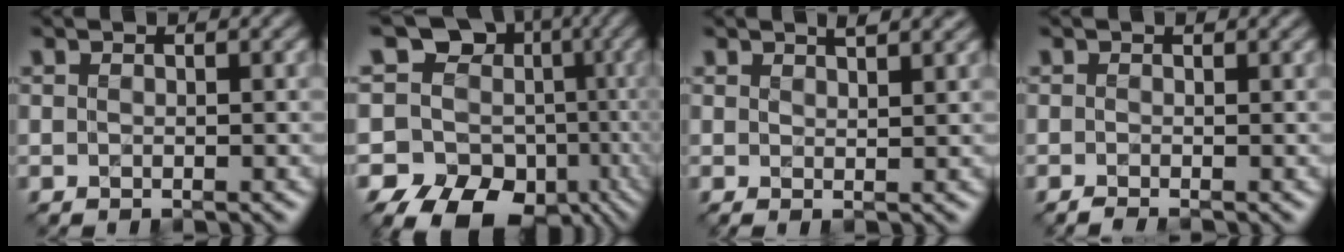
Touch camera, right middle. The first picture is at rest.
{"total": 13.6, "force": [-0.2, 12.1, 6.4], "torque": [-0.092, 0.002, 0.019]}
{"total": 2.0, "force": [1.5, 0.5, 1.3], "torque": [-0.007, 0.006, 0.017]}
{"total": 0.7, "force": [-0.4, 0.1, 0.5], "torque": [-0.010, 0.004, -0.013]}